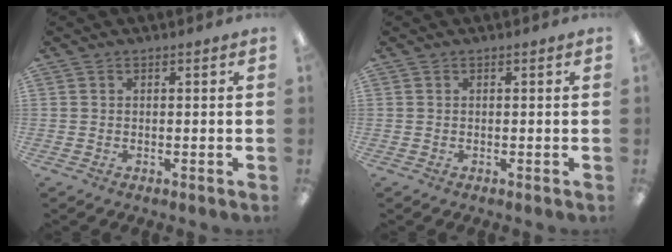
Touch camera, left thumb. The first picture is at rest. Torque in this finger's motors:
{"motor_torque": [-0.03, 0.03, 0.01, 0.01, 0.00]}